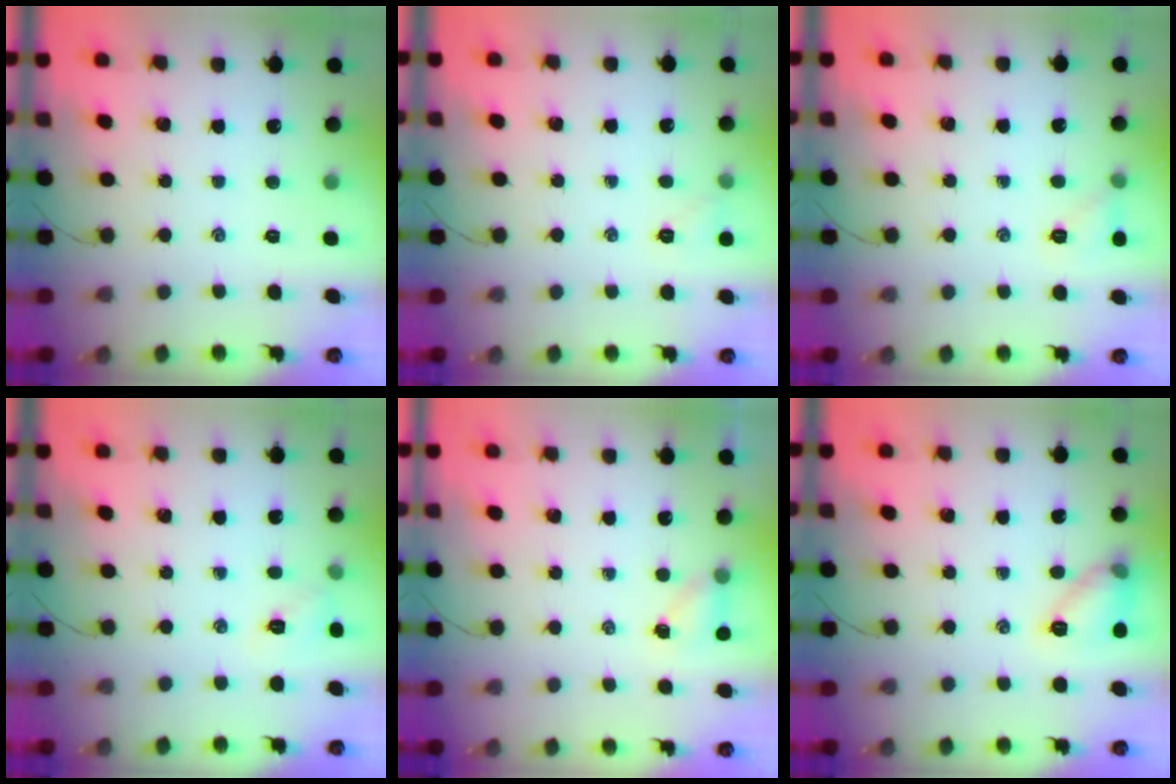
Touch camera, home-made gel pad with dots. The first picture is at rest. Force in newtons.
{"total": 4.8, "press": 4.6, "slide": 1.3}
{"total": 5.6, "press": 5.3, "slide": 1.7}
{"total": 6.3, "press": 6.1, "slide": 1.5}
{"total": 4.4, "press": 4.2, "slide": 1.3}
{"total": 10.3, "press": 10.2, "slide": 1.3}